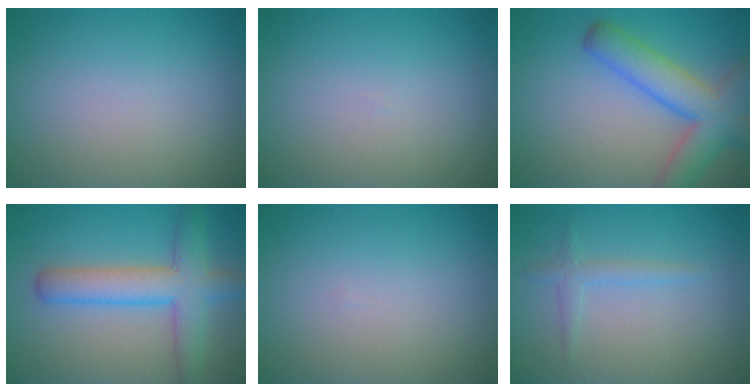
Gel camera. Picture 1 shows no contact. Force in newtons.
{"total": 0.0}
{"total": 6.9, "press": 6.9, "slide": 0.3}
{"total": 5.9, "press": 5.9, "slide": 0.3}
{"total": 0.0}
{"total": 1.4, "press": 1.4, "slide": 0.1}